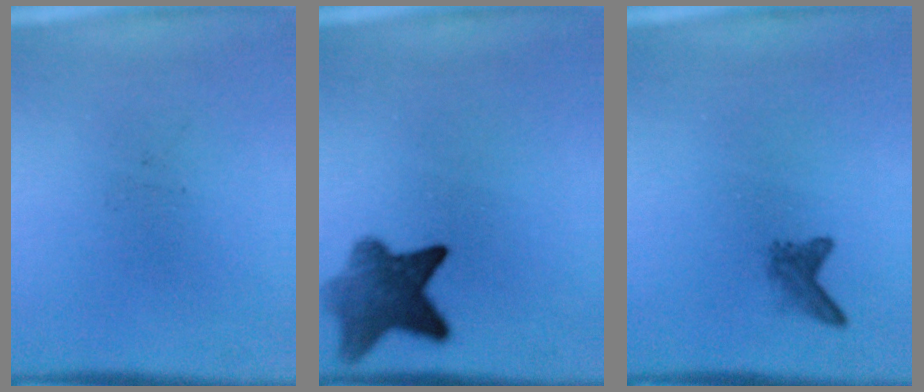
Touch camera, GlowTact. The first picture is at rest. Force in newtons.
{"total": 6.8}
{"total": 1.7}